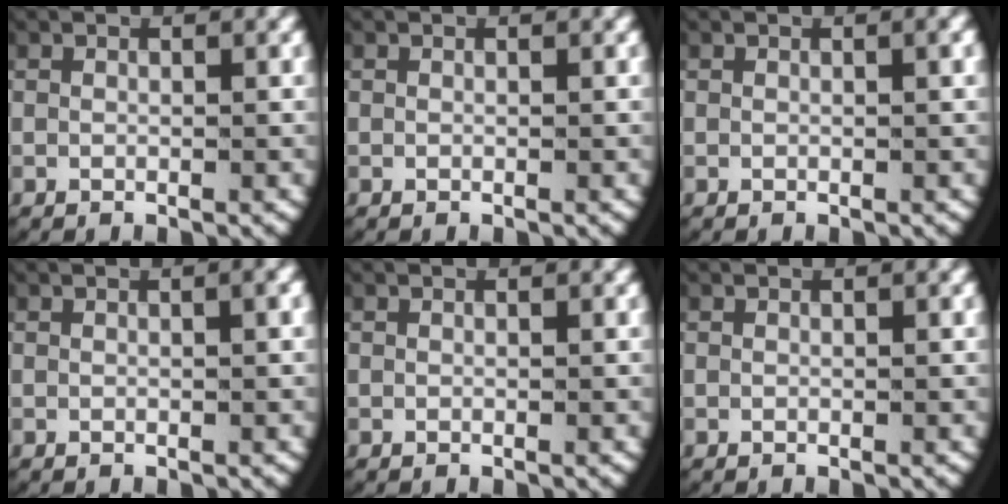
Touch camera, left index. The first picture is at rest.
{"total": 0.0}
{"total": 0.6, "force": [0.3, -0.2, 0.5], "torque": [-0.007, 0.004, 0.005]}
{"total": 0.9, "force": [0.4, -0.1, 0.8], "torque": [-0.011, 0.007, 0.006]}
{"total": 0.0}
{"total": 0.0}